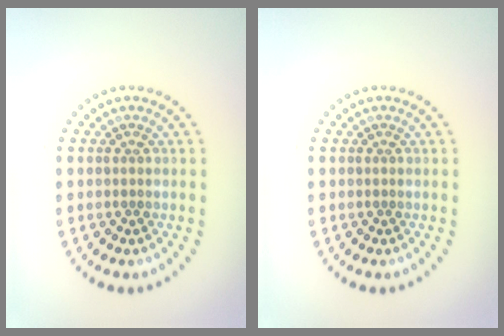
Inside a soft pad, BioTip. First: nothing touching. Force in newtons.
{"total": 0.0}